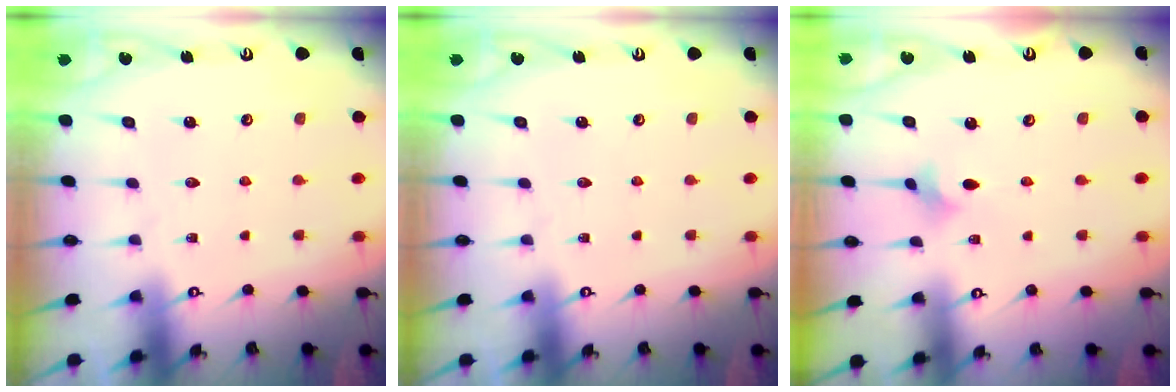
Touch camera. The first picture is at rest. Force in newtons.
{"total": 0.0}
{"total": 1.8, "press": 1.7, "slide": 0.5}